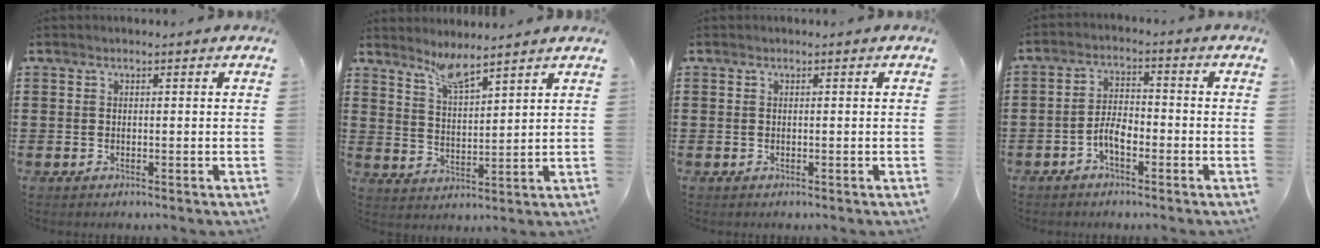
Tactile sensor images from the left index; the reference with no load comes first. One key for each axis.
{"total": 5.0, "fx": 4.4, "fy": 0.1, "fz": 2.2, "tx": -0.059, "ty": -0.013, "tz": 0.079}
{"total": 0.0}
{"total": 4.2, "fx": -2.2, "fy": 1.8, "fz": 3.1, "tx": -0.068, "ty": 0.005, "tz": -0.046}